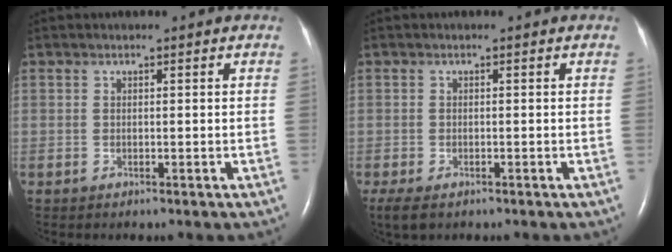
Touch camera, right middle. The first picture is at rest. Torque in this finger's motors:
{"motor_torque": [0.31, -0.24, 0.00, 0.01]}